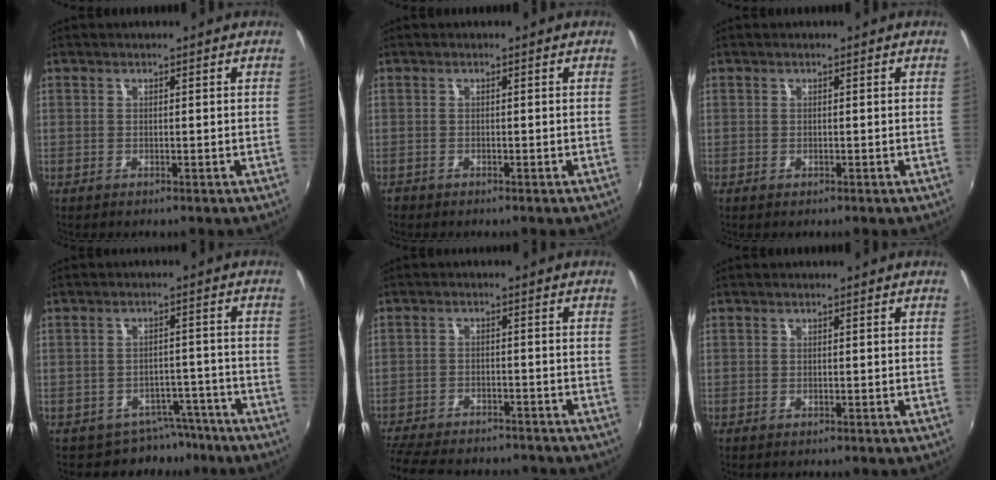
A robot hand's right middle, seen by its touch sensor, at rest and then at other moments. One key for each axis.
{"total": 0.9, "fx": -0.7, "fy": 0.5, "fz": 0.0, "tx": -0.004, "ty": -0.001, "tz": -0.015}
{"total": 0.0}
{"total": 6.6, "fx": -5.4, "fy": 3.7, "fz": 0.8, "tx": -0.018, "ty": 0.013, "tz": -0.066}
{"total": 16.7, "fx": -14.2, "fy": 5.0, "fz": 7.0, "tx": -0.160, "ty": -0.028, "tz": -0.212}
{"total": 0.0}